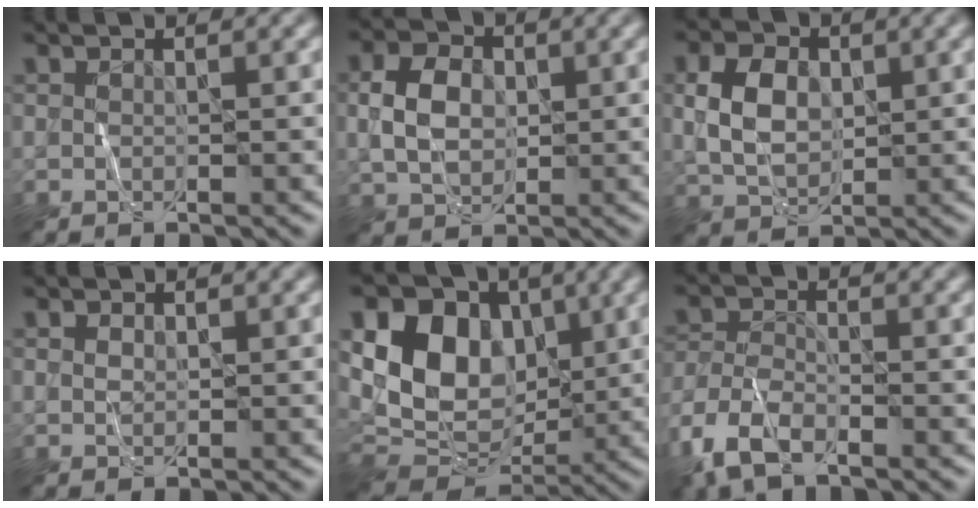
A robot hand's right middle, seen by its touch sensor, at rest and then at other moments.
{"total": 4.1, "force": [0.1, 3.0, 2.7], "torque": [-0.063, 0.004, 0.000]}
{"total": 4.3, "force": [0.4, 3.1, 3.0], "torque": [-0.067, 0.004, 0.008]}
{"total": 0.0}
{"total": 10.9, "force": [2.5, 8.1, 6.8], "torque": [-0.129, 0.009, 0.035]}
{"total": 5.1, "force": [-3.6, 2.1, 2.8], "torque": [-0.065, -0.006, -0.083]}